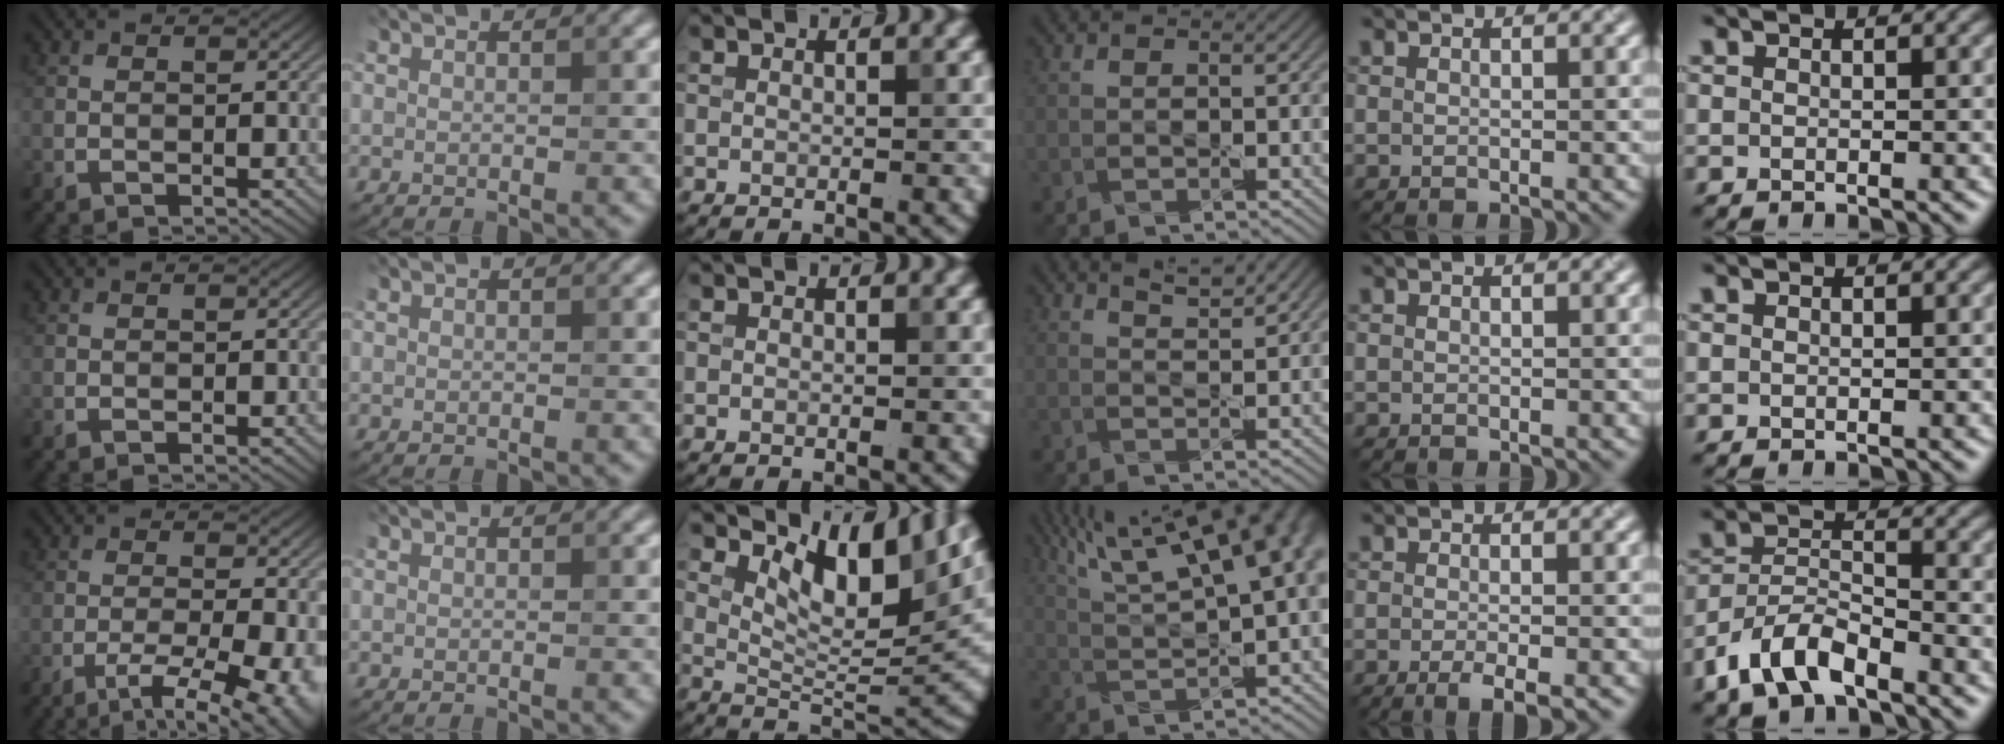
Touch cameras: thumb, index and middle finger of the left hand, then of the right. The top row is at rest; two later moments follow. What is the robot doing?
{"motion": "pour", "object": "sugar"}